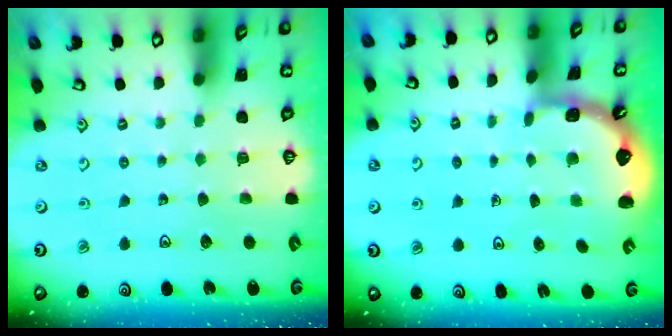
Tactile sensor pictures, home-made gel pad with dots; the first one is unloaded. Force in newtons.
{"total": 1.4, "press": 1.4, "slide": 0.1}